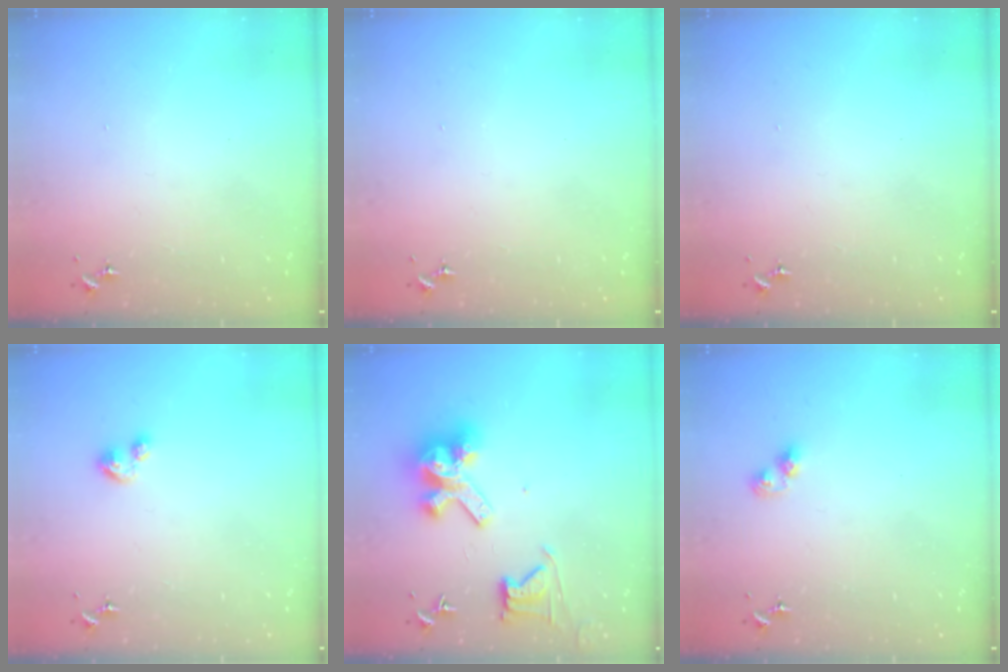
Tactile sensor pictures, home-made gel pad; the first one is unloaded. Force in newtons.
{"total": 0.0}
{"total": 0.0}
{"total": 5.2, "press": 5.2, "slide": 0.5}
{"total": 14.2, "press": 14.1, "slide": 1.7}
{"total": 5.8, "press": 5.8, "slide": 0.7}